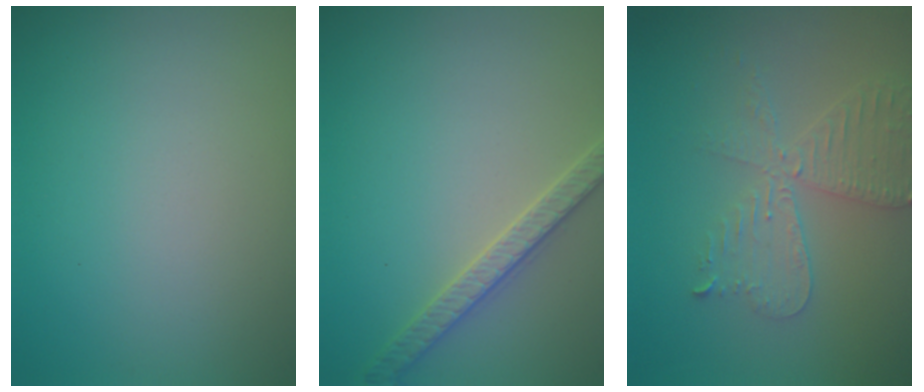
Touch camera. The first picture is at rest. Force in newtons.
{"total": 2.7, "press": 2.7, "slide": 0.3}
{"total": 4.2, "press": 3.7, "slide": 2.1}